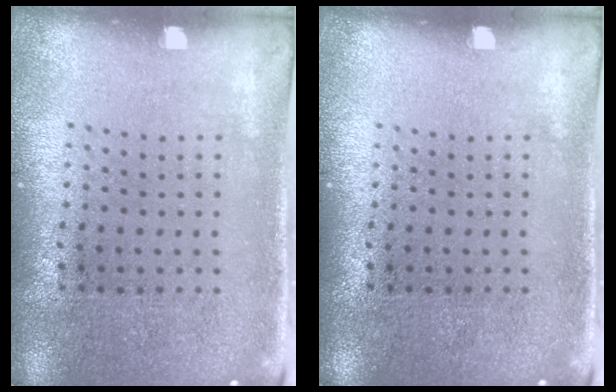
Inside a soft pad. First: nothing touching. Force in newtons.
{"total": 0.0}